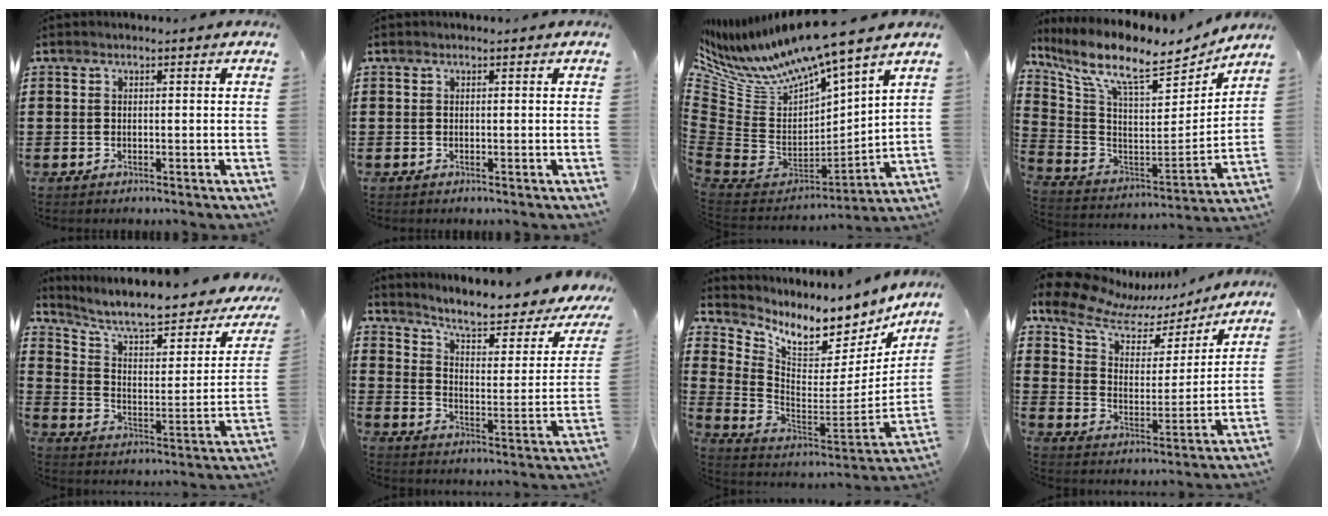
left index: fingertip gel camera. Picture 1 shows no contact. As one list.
[{"total": 0.0}, {"total": 9.9, "force": [8.7, 1.5, 4.5], "torque": [-0.133, -0.073, 0.146]}, {"total": 11.4, "force": [9.3, 2.2, 6.2], "torque": [-0.151, -0.066, 0.157]}, {"total": 8.6, "force": [7.0, 1.5, 4.7], "torque": [-0.113, -0.053, 0.115]}, {"total": 6.6, "force": [5.3, 0.9, 3.8], "torque": [-0.089, -0.043, 0.083]}, {"total": 8.2, "force": [7.1, 2.6, 3.1], "torque": [-0.084, -0.068, 0.120]}, {"total": 10.3, "force": [8.2, 4.2, 4.5], "torque": [-0.120, -0.039, 0.143]}]